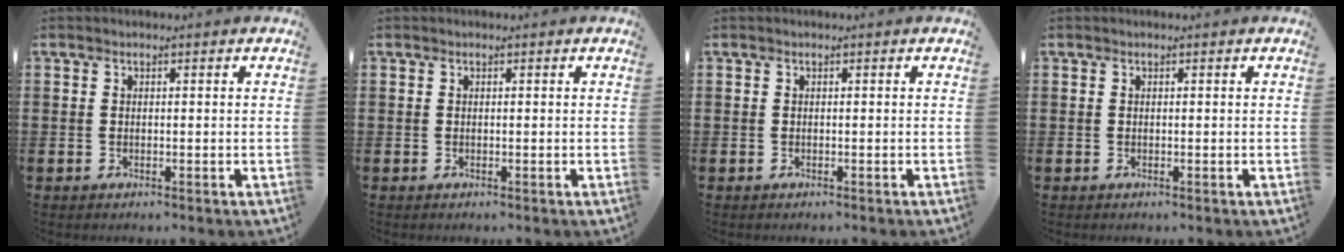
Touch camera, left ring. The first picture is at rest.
{"total": 0.0}
{"total": 0.0}
{"total": 0.0}